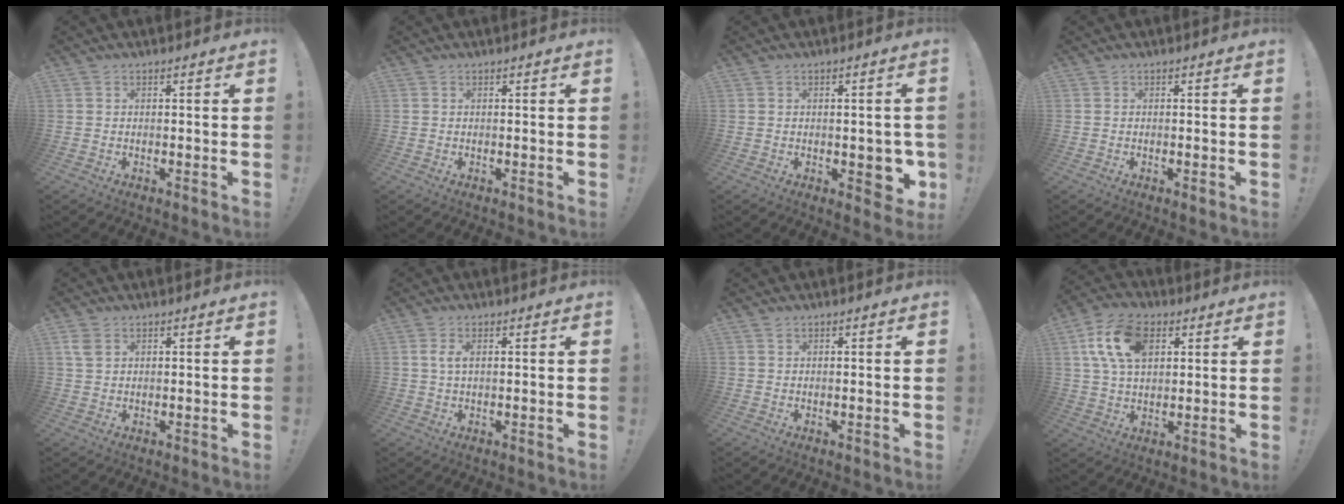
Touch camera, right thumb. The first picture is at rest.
{"total": 0.0}
{"total": 6.8, "force": [-1.5, 3.9, 5.4], "torque": [-0.047, 0.004, -0.017]}
{"total": 0.6, "force": [-0.1, 0.1, 0.6], "torque": [-0.012, 0.001, -0.001]}
{"total": 3.3, "force": [1.7, 1.8, 2.1], "torque": [-0.037, -0.001, 0.033]}
{"total": 3.0, "force": [0.7, 0.9, 2.8], "torque": [-0.062, 0.002, 0.008]}
{"total": 0.7, "force": [0.6, 0.4, 0.3], "torque": [-0.003, -0.001, 0.011]}
{"total": 14.9, "force": [5.4, 9.1, 10.4], "torque": [-0.190, 0.003, 0.101]}